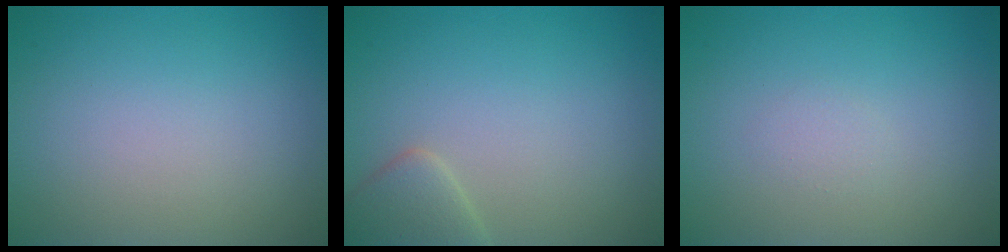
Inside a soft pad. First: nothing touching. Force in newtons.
{"total": 2.3, "press": 2.3, "slide": 0.2}
{"total": 0.7, "press": 0.7, "slide": 0.0}